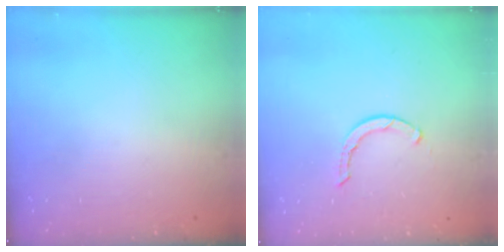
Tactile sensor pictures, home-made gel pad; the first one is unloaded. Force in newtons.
{"total": 1.7, "press": 1.6, "slide": 0.3}